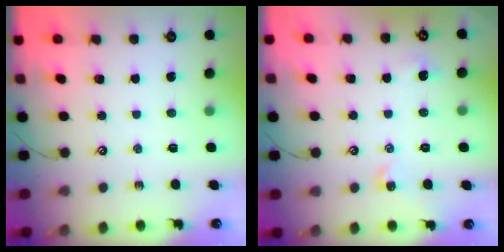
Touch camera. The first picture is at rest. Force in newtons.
{"total": 2.1, "press": 2.0, "slide": 0.6}